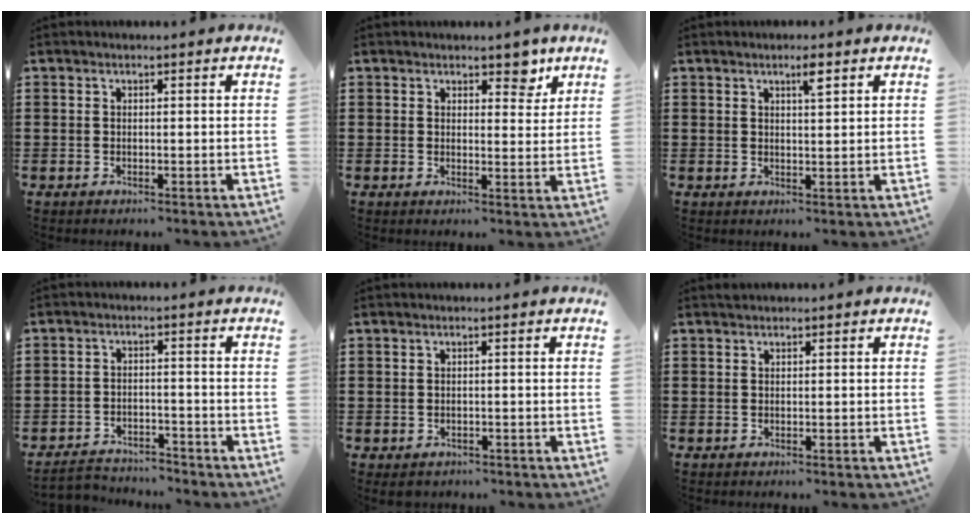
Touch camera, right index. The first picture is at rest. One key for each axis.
{"total": 4.3, "fx": 3.2, "fy": 1.9, "fz": 2.0, "tx": -0.014, "ty": -0.006, "tz": 0.052}
{"total": 2.6, "fx": 1.5, "fy": 0.3, "fz": 2.0, "tx": -0.035, "ty": 0.000, "tz": 0.023}
{"total": 3.4, "fx": -3.3, "fy": 0.7, "fz": -0.1, "tx": -0.007, "ty": 0.002, "tz": -0.071}
{"total": 0.9, "fx": -0.8, "fy": 0.5, "fz": 0.1, "tx": -0.005, "ty": 0.002, "tz": -0.018}
{"total": 0.0}